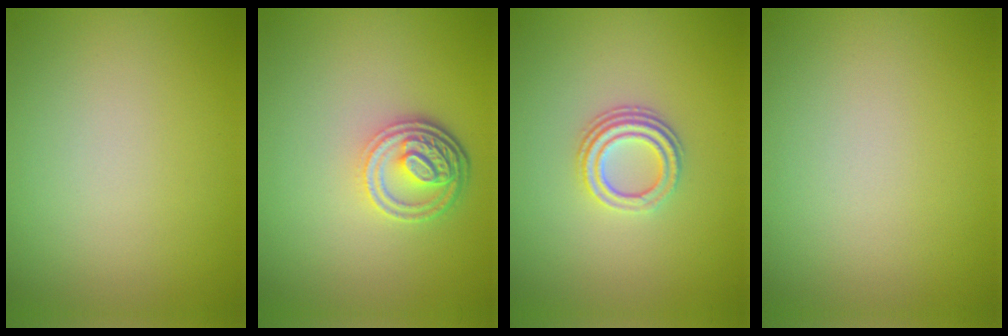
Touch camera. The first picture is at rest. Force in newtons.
{"total": 4.4, "press": 3.3, "slide": 2.9}
{"total": 3.1, "press": 2.2, "slide": 2.2}
{"total": 0.0}